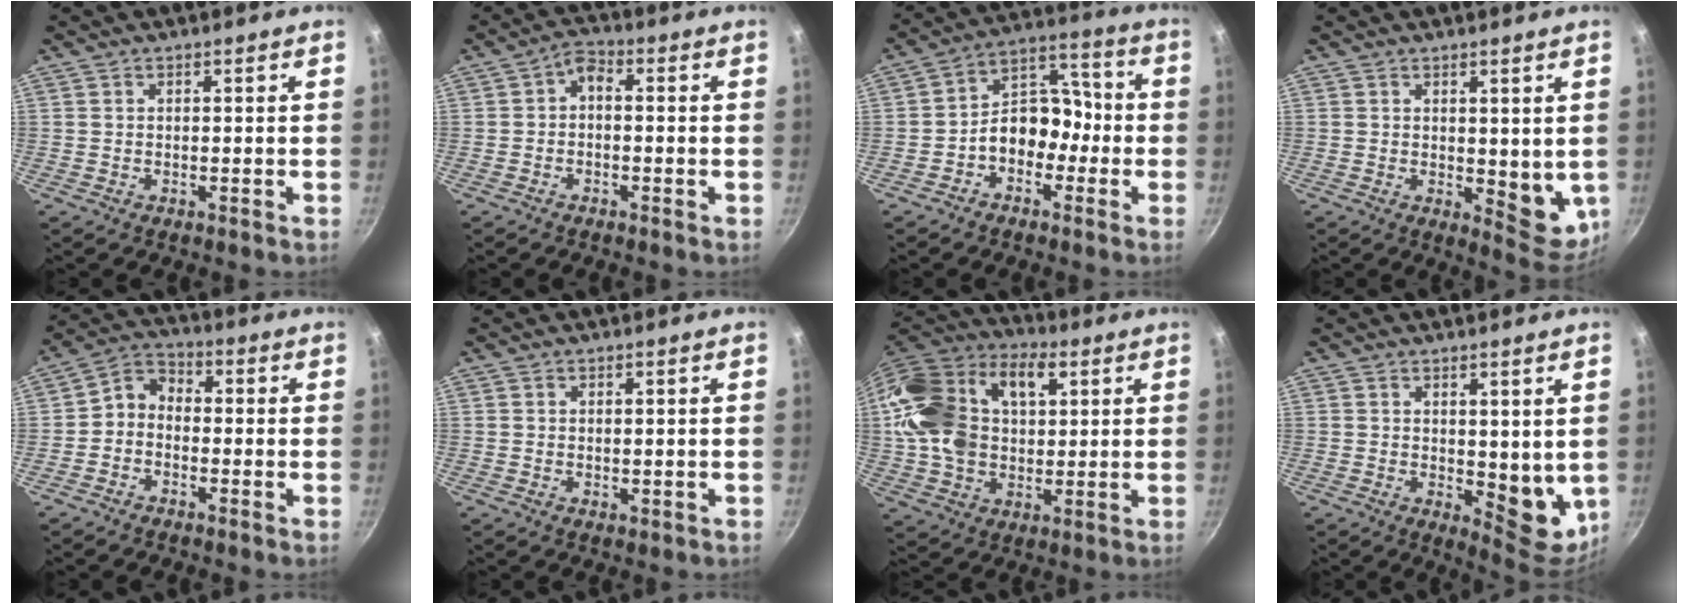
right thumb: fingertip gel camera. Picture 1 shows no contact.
{"total": 3.4, "force": [-0.7, 2.2, 2.5], "torque": [-0.050, 0.020, -0.018]}
{"total": 10.4, "force": [-3.0, 7.7, 6.3], "torque": [-0.045, 0.062, -0.063]}
{"total": 7.5, "force": [0.9, 3.9, 6.4], "torque": [-0.062, -0.021, 0.022]}
{"total": 5.1, "force": [-1.4, 4.0, 2.9], "torque": [-0.042, 0.030, -0.043]}
{"total": 0.7, "force": [0.2, 0.4, 0.5], "torque": [-0.005, -0.004, 0.001]}
{"total": 23.9, "force": [5.7, 15.9, 16.9], "torque": [-0.308, 0.024, 0.090]}
{"total": 8.9, "force": [1.3, 4.8, 7.4], "torque": [-0.066, -0.022, 0.030]}